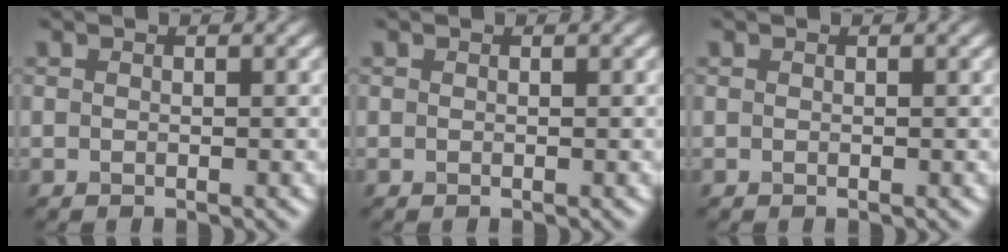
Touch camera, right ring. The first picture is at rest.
{"total": 0.0}
{"total": 0.0}